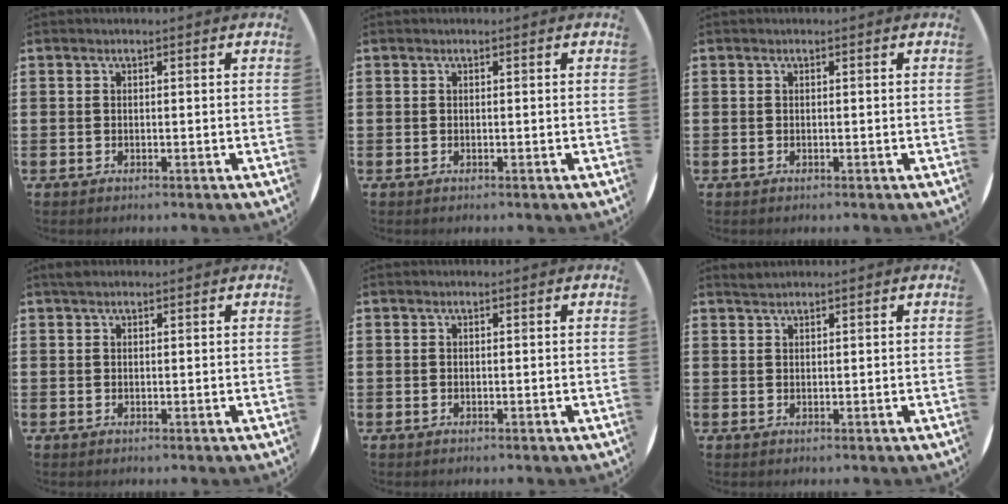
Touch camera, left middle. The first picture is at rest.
{"total": 0.0}
{"total": 0.0}
{"total": 0.8, "force": [0.7, 0.3, 0.3], "torque": [-0.006, 0.004, 0.013]}
{"total": 0.0}
{"total": 0.9, "force": [0.9, -0.1, 0.0], "torque": [-0.001, 0.000, 0.018]}